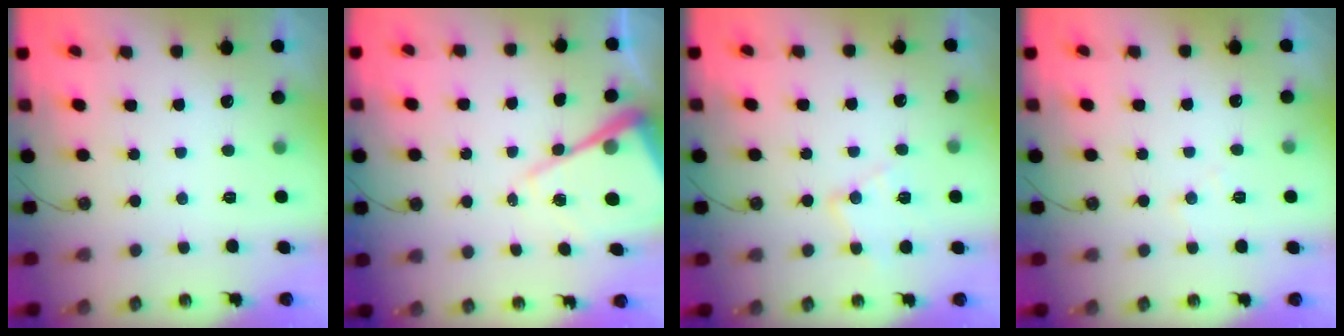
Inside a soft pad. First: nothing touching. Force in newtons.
{"total": 13.1, "press": 13.1, "slide": 1.1}
{"total": 8.6, "press": 8.6, "slide": 0.4}
{"total": 6.9, "press": 6.8, "slide": 1.0}